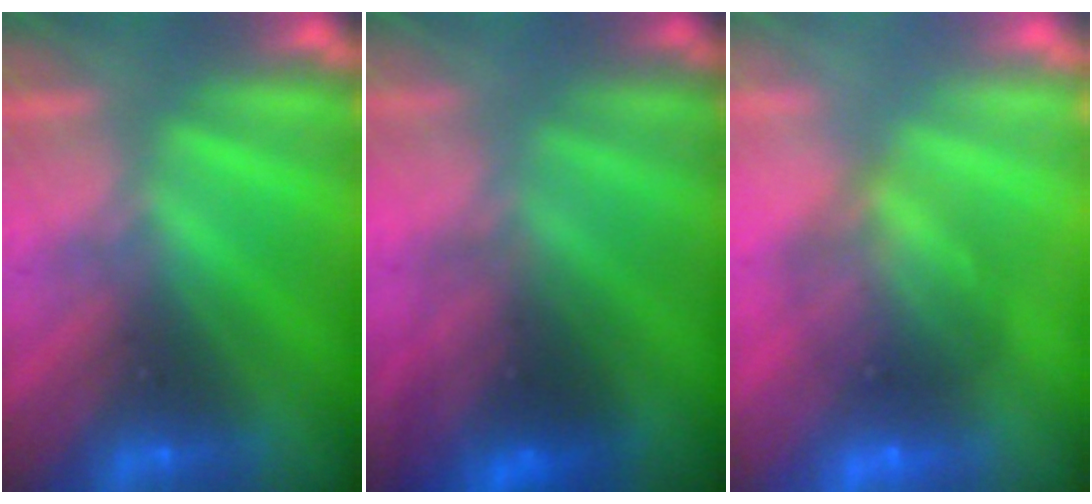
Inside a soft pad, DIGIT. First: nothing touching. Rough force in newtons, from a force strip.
{"total": 2.3}
{"total": 7.6}